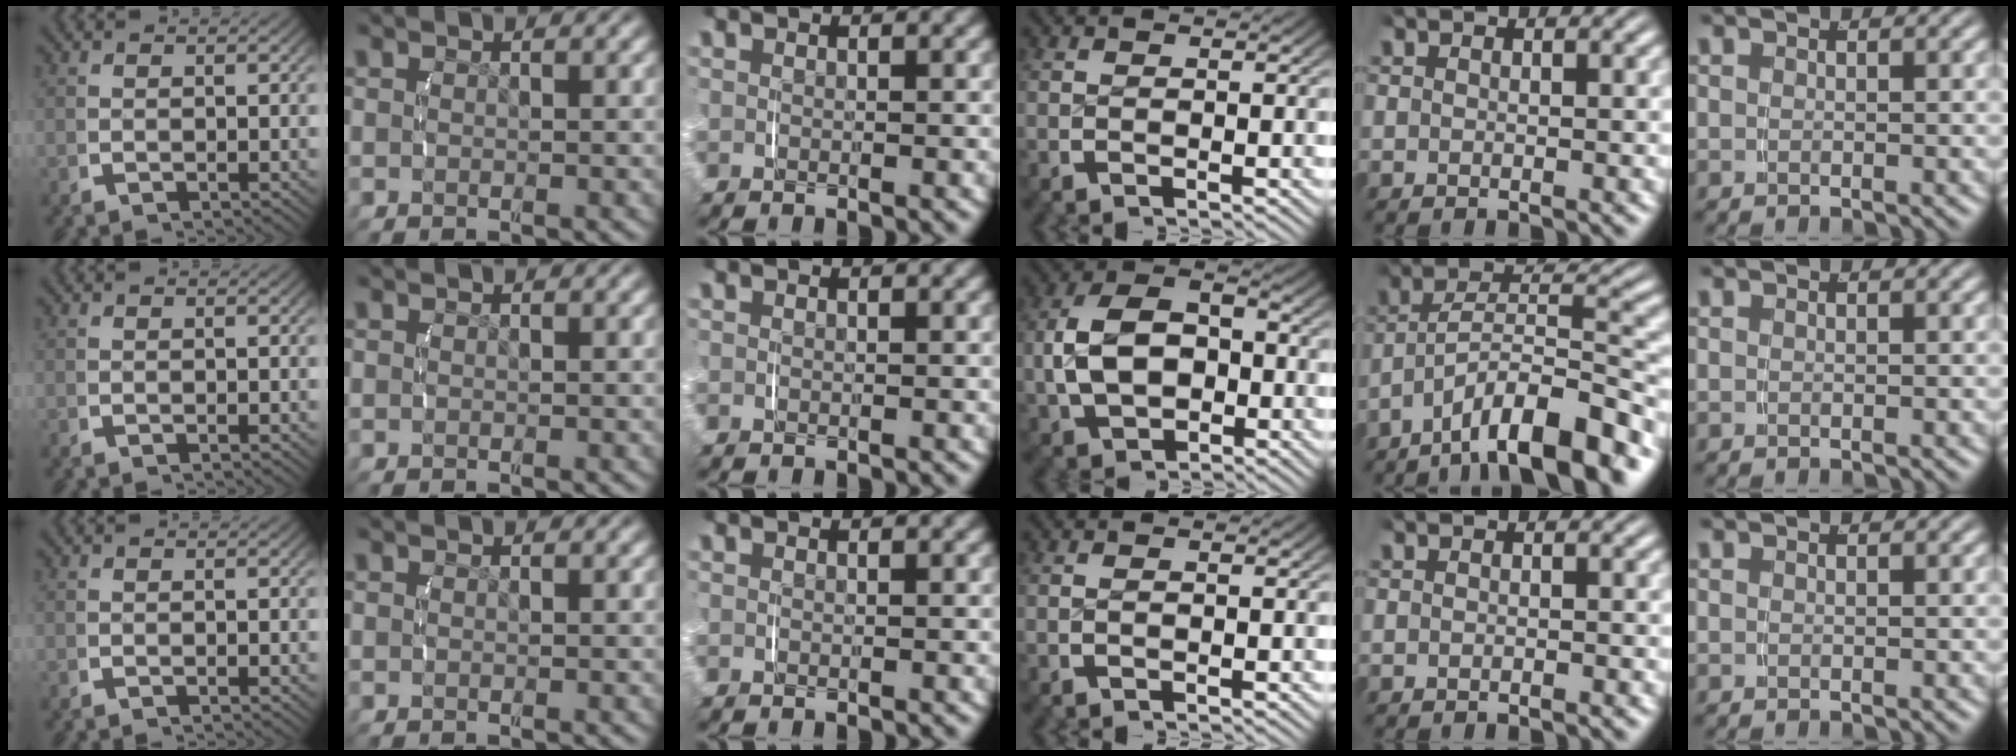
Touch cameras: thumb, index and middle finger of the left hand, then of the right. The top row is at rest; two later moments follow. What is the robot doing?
{"motion": "lift_and_place", "object": "pen bag"}